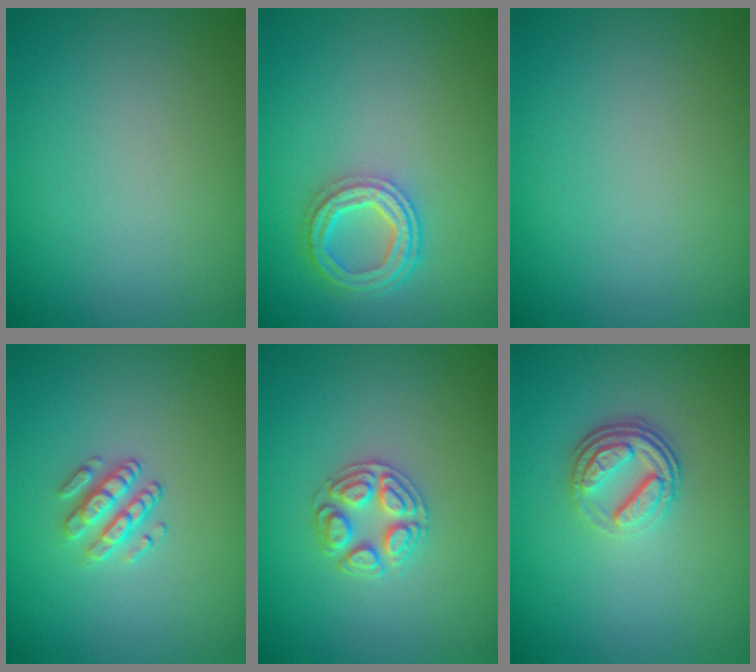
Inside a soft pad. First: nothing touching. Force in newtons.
{"total": 3.9, "press": 3.1, "slide": 2.4}
{"total": 0.0}
{"total": 2.0, "press": 1.6, "slide": 1.3}
{"total": 2.6, "press": 2.6, "slide": 0.2}
{"total": 3.8, "press": 2.7, "slide": 2.7}